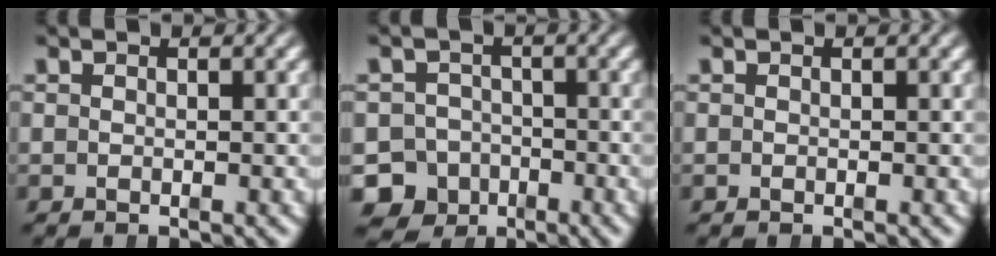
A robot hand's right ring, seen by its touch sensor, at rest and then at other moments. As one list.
[{"total": 11.9, "force": [-5.7, 10.2, 2.5], "torque": [-0.056, -0.049, -0.096]}, {"total": 0.0}]